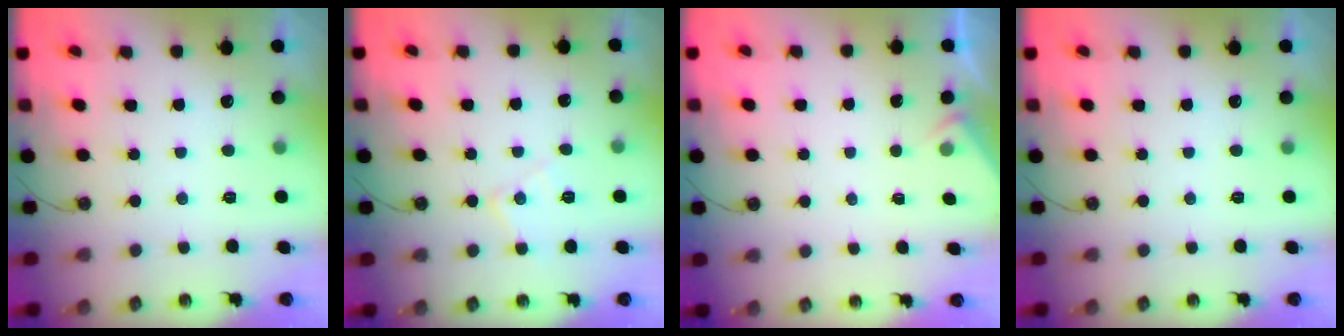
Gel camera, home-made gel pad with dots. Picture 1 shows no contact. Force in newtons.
{"total": 7.5, "press": 7.5, "slide": 0.6}
{"total": 2.8, "press": 2.7, "slide": 0.4}
{"total": 0.0}